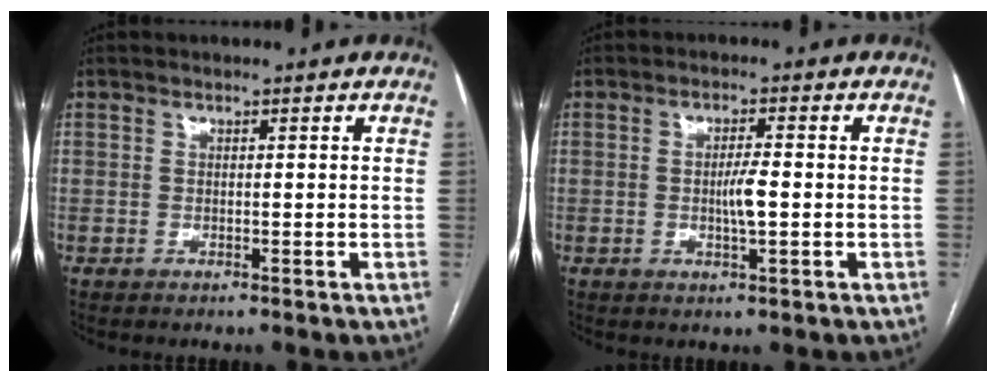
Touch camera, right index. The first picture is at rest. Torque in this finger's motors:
{"motor_torque": [0.06, 0.00, 0.09, 0.05]}